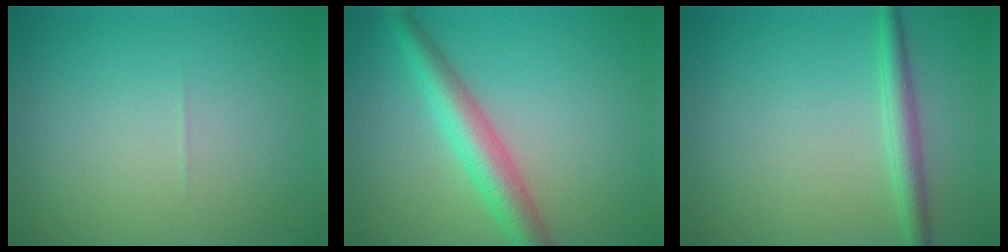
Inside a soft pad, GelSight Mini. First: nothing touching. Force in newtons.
{"total": 4.4, "press": 4.4, "slide": 0.1}
{"total": 2.3, "press": 2.3, "slide": 0.0}